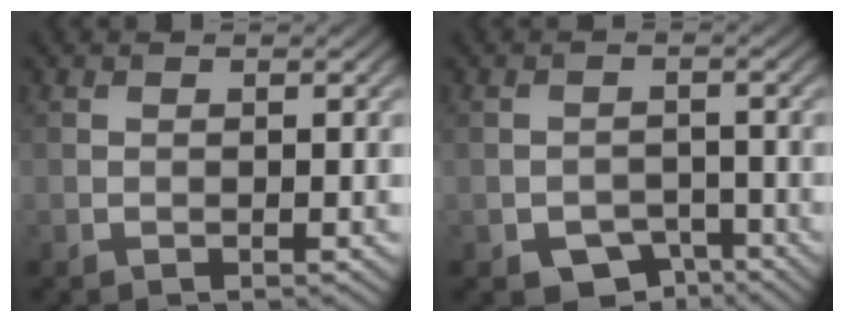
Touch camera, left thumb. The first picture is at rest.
{"total": 4.5, "force": [-2.9, 2.7, 2.0], "torque": [-0.033, -0.007, -0.050]}